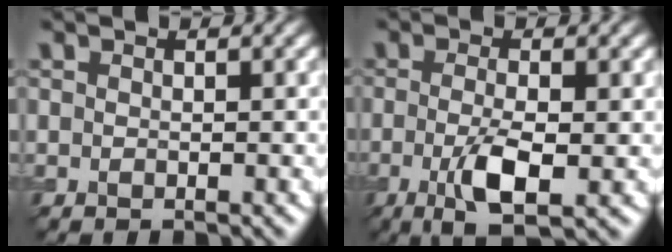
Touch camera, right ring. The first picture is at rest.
{"total": 4.8, "force": [-1.2, 1.3, 4.4], "torque": [-0.091, -0.011, -0.022]}